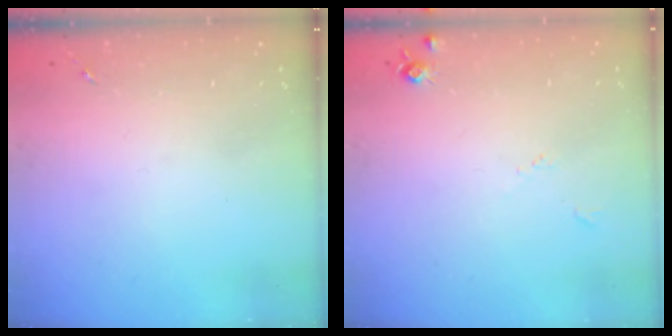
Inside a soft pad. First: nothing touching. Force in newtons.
{"total": 5.4, "press": 5.4, "slide": 0.6}